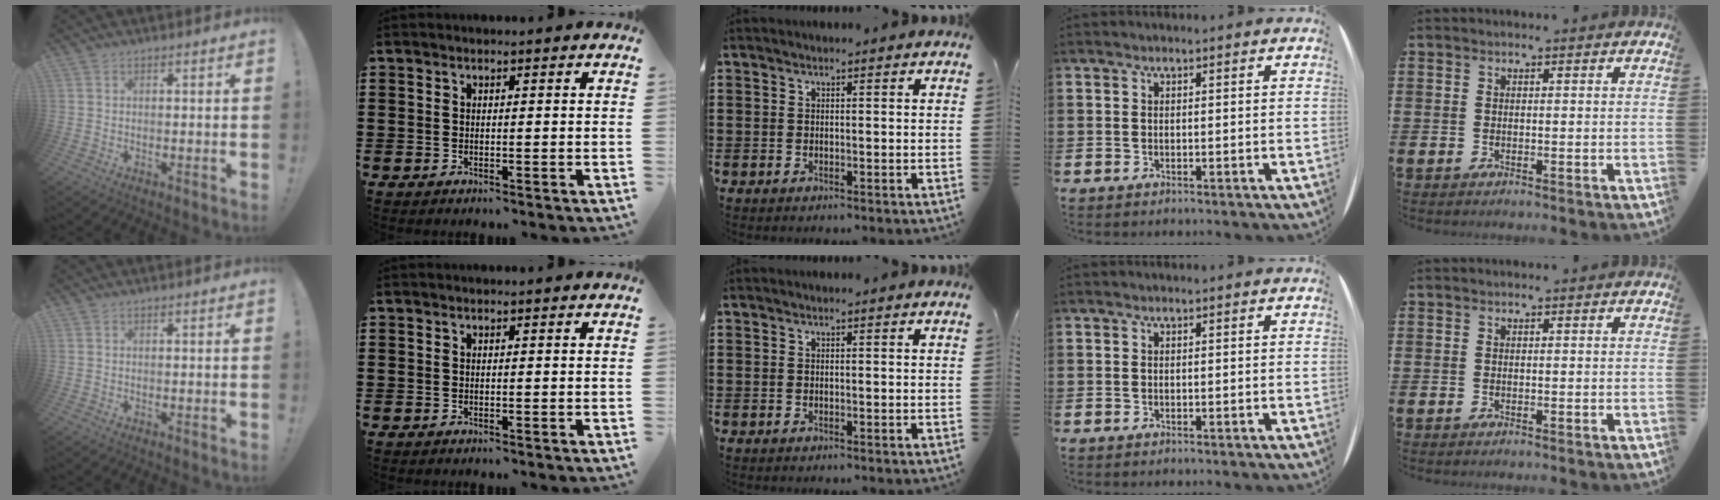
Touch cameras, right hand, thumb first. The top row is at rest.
{}